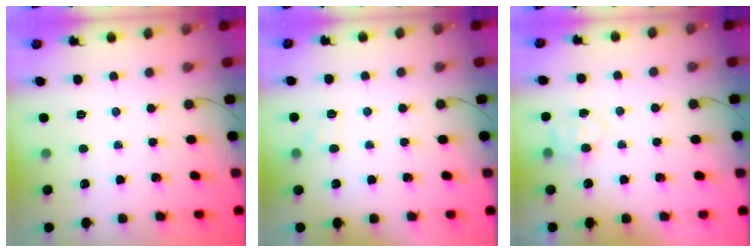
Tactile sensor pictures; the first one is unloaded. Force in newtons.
{"total": 4.6, "press": 4.3, "slide": 1.5}
{"total": 7.4, "press": 7.2, "slide": 1.7}